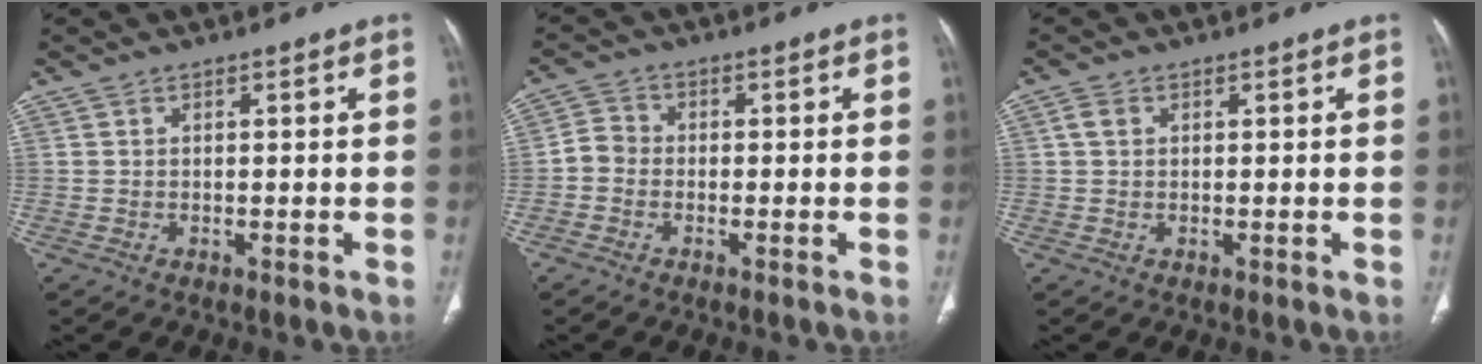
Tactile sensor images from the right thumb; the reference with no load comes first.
{"total": 3.2, "force": [-1.2, 2.5, 1.7], "torque": [-0.024, 0.010, -0.035]}
{"total": 1.7, "force": [0.5, 1.3, 1.0], "torque": [-0.020, 0.005, 0.009]}